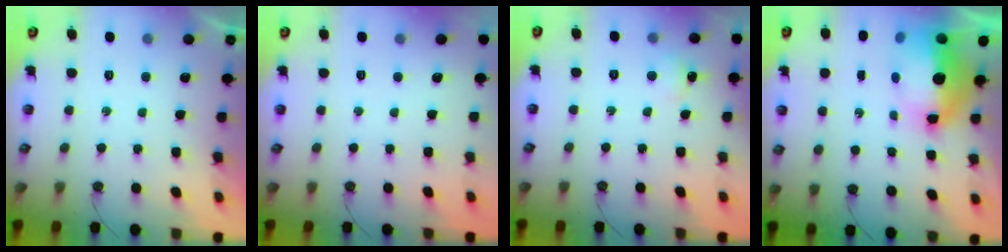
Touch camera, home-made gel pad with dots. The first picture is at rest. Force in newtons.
{"total": 0.0}
{"total": 5.2, "press": 5.2, "slide": 0.8}
{"total": 16.6, "press": 14.4, "slide": 8.1}